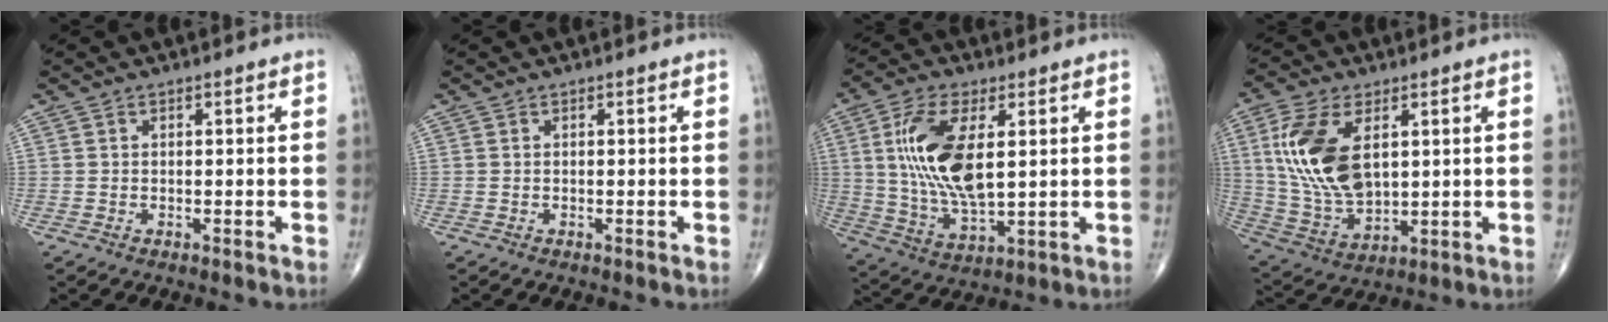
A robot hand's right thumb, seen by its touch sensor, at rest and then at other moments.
{"total": 0.0}
{"total": 15.8, "force": [3.2, 7.0, 13.8], "torque": [-0.275, -0.017, 0.067]}
{"total": 16.3, "force": [3.6, 9.6, 12.6], "torque": [-0.244, -0.011, 0.080]}